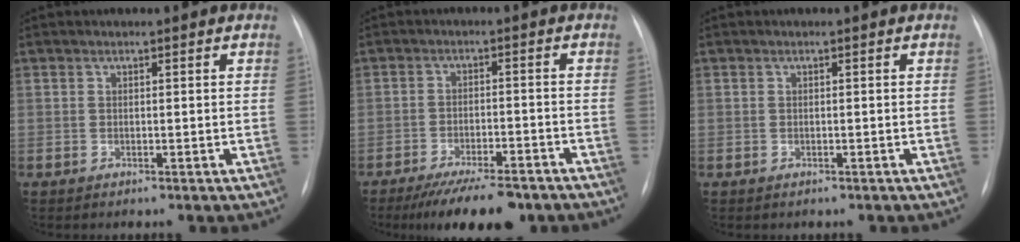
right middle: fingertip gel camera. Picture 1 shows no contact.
{"total": 11.2, "force": [-8.7, 3.0, 6.4], "torque": [-0.095, -0.014, -0.133]}
{"total": 0.7, "force": [-0.3, 0.6, 0.0], "torque": [-0.004, 0.005, -0.004]}